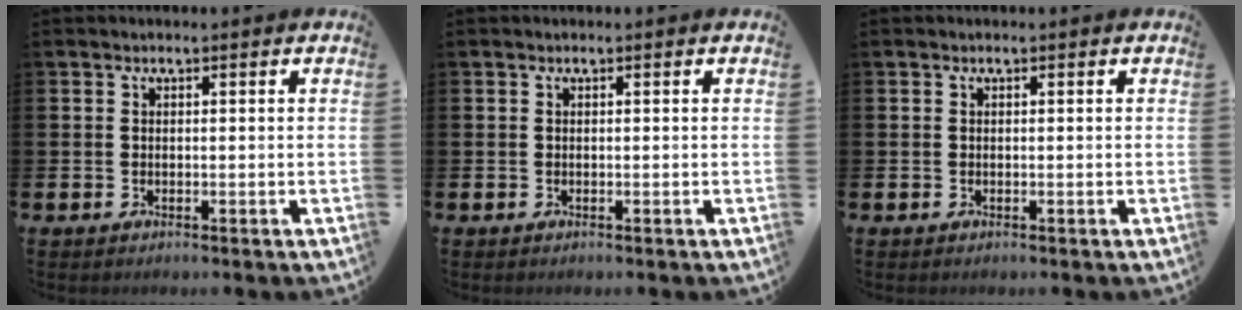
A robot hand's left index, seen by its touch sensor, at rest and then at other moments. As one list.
[{"total": 0.0}, {"total": 0.0}]